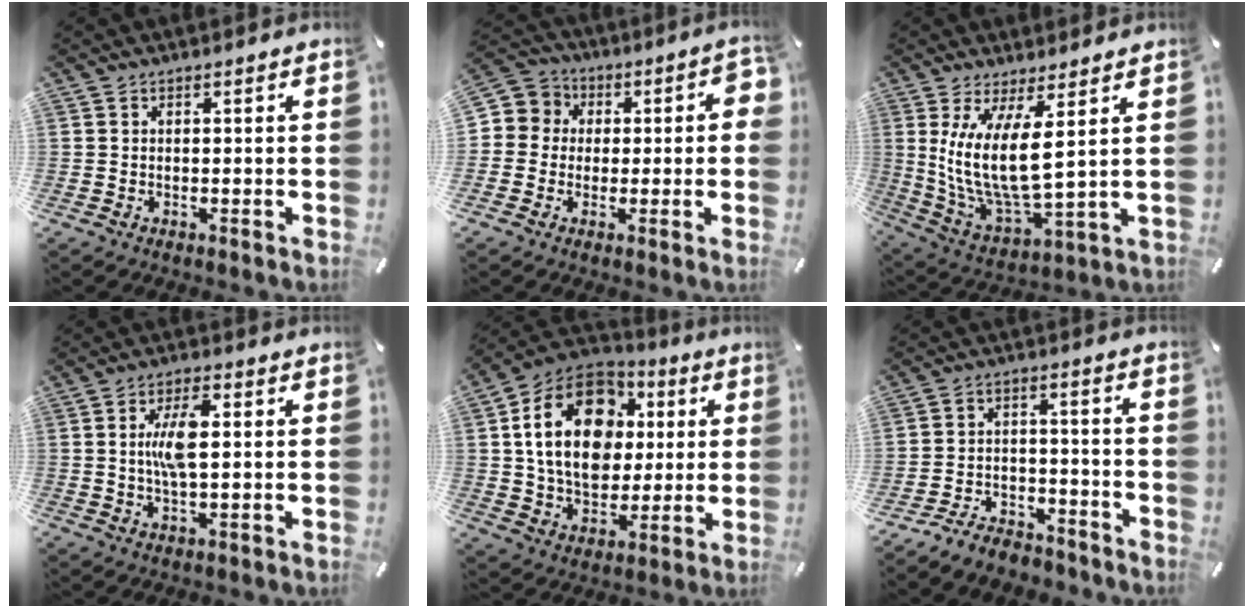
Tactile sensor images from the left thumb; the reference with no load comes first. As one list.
[{"total": 6.5, "force": [-0.9, 6.0, 2.3], "torque": [-0.041, 0.013, -0.021]}, {"total": 13.6, "force": [4.1, 4.6, 12.1], "torque": [-0.277, -0.026, 0.076]}, {"total": 8.1, "force": [1.0, 3.2, 7.3], "torque": [-0.156, -0.001, 0.008]}, {"total": 19.6, "force": [4.0, 14.7, 12.4], "torque": [-0.229, 0.001, 0.072]}, {"total": 7.5, "force": [-6.6, 3.1, 2.1], "torque": [-0.030, 0.038, -0.124]}]